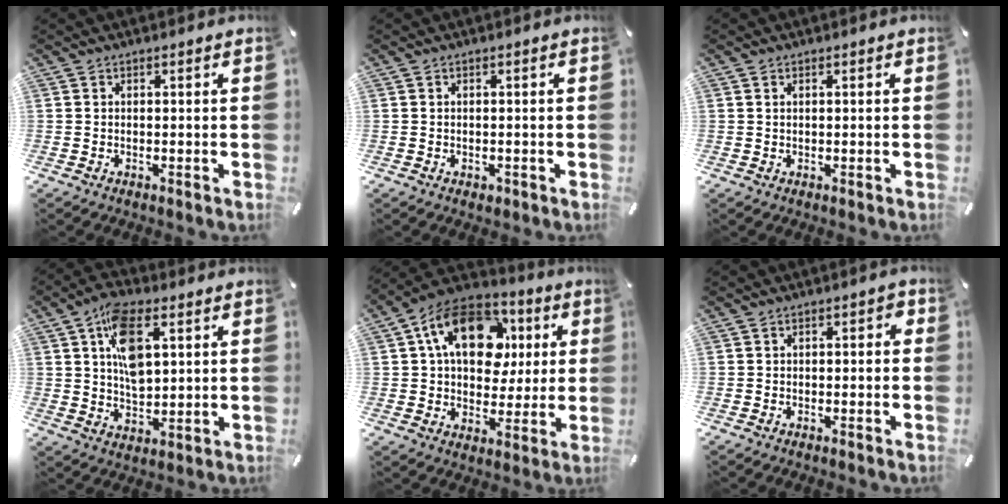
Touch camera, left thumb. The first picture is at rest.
{"total": 0.9, "force": [-0.1, 0.8, 0.5], "torque": [-0.010, 0.004, -0.004]}
{"total": 0.6, "force": [0.2, 0.3, 0.4], "torque": [-0.008, 0.002, 0.004]}
{"total": 11.4, "force": [3.9, 6.4, 8.6], "torque": [-0.148, -0.002, 0.068]}
{"total": 19.0, "force": [5.8, 13.3, 12.2], "torque": [-0.219, 0.001, 0.104]}
{"total": 1.8, "force": [-0.9, 1.0, 1.2], "torque": [-0.022, 0.009, -0.018]}